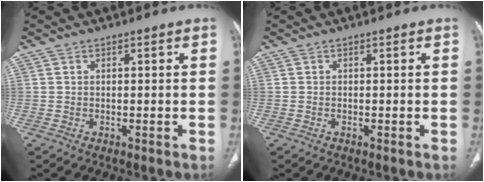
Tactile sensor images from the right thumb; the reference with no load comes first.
{"total": 0.0}